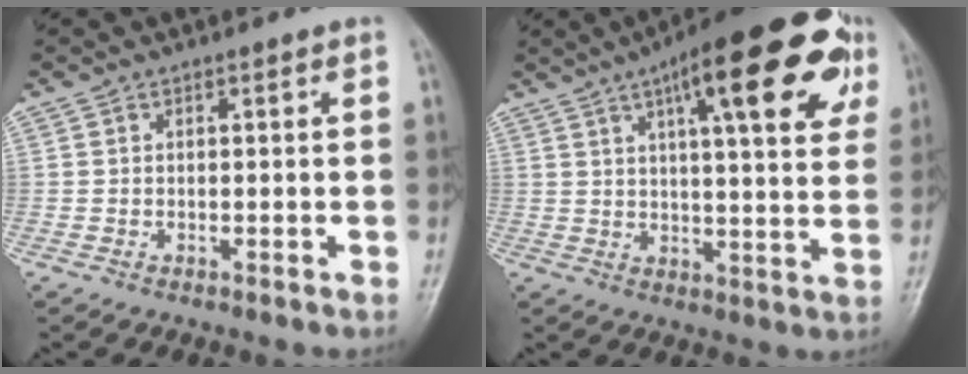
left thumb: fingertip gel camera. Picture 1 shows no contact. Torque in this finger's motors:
{"motor_torque": [0.61, 0.72, 1.63, -1.15, 0.34]}